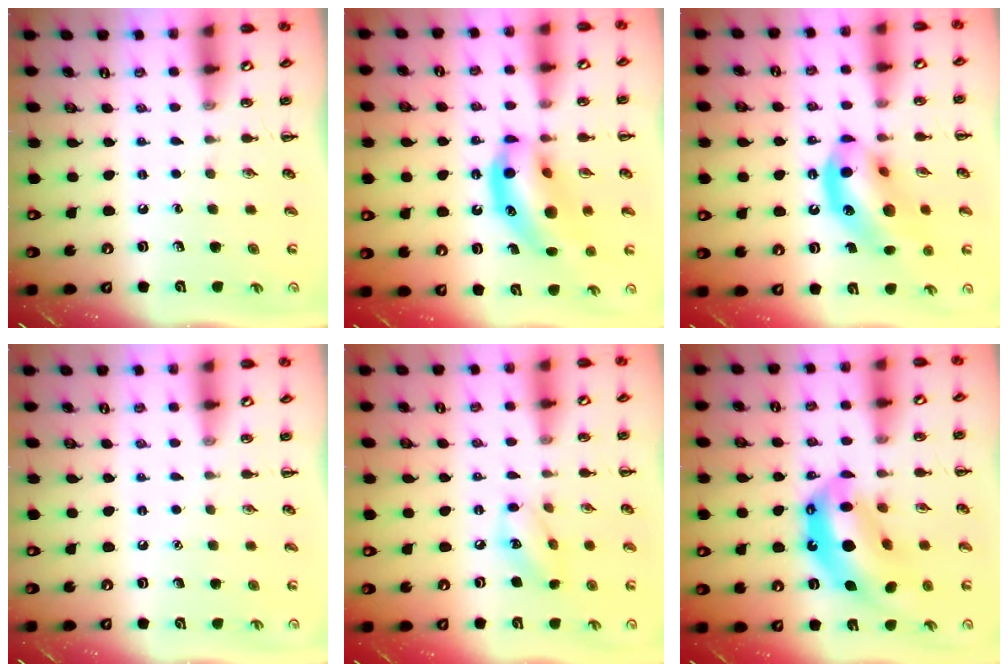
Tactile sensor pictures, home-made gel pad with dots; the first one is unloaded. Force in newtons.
{"total": 15.9, "press": 15.5, "slide": 3.7}
{"total": 16.4, "press": 16.1, "slide": 3.2}
{"total": 1.5, "press": 1.4, "slide": 0.1}
{"total": 9.3, "press": 9.3, "slide": 1.0}
{"total": 16.0, "press": 15.4, "slide": 4.4}